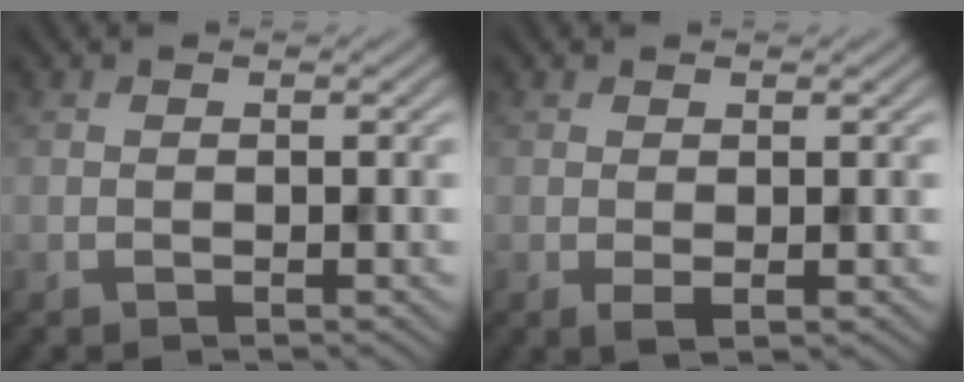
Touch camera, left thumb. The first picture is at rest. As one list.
[{"total": 1.2, "force": [0.0, 0.4, 1.1], "torque": [-0.023, -0.004, 0.000]}]